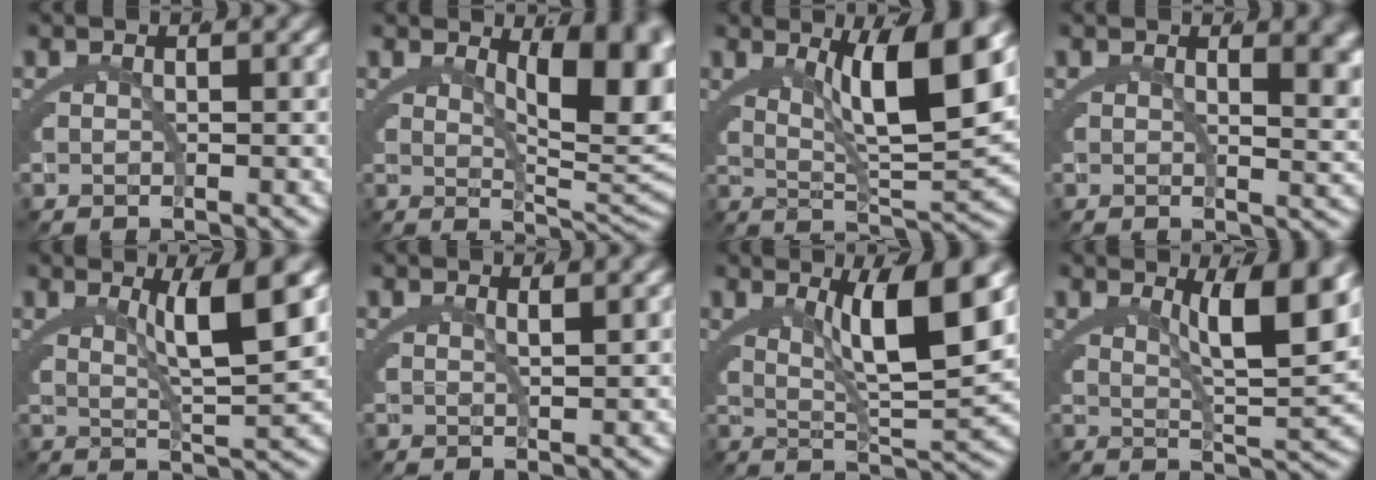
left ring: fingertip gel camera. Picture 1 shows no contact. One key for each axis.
{"total": 8.7, "fx": 2.6, "fy": 2.5, "fz": 7.9, "tx": -0.072, "ty": -0.008, "tz": 0.045}
{"total": 8.5, "fx": 2.9, "fy": 1.8, "fz": 7.8, "tx": -0.116, "ty": 0.001, "tz": 0.052}
{"total": 3.1, "fx": 1.5, "fy": 0.7, "fz": 2.6, "tx": -0.021, "ty": -0.010, "tz": 0.024}
{"total": 5.6, "fx": 2.2, "fy": 0.5, "fz": 5.1, "tx": -0.075, "ty": -0.001, "tz": 0.042}
{"total": 1.5, "fx": 1.2, "fy": -0.1, "fz": 0.8, "tx": -0.012, "ty": -0.004, "tz": 0.025}
{"total": 7.6, "fx": 2.7, "fy": 1.3, "fz": 7.0, "tx": -0.106, "ty": 0.001, "tz": 0.048}
{"total": 6.7, "fx": 2.6, "fy": 1.1, "fz": 6.1, "tx": -0.082, "ty": -0.005, "tz": 0.048}